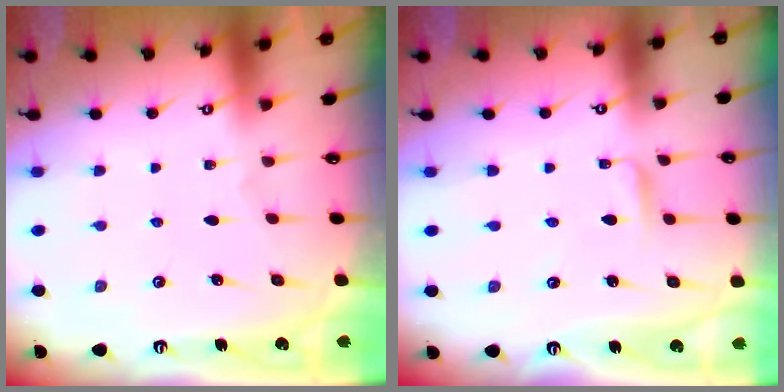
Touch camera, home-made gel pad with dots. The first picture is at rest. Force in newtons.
{"total": 2.6, "press": 2.5, "slide": 0.3}